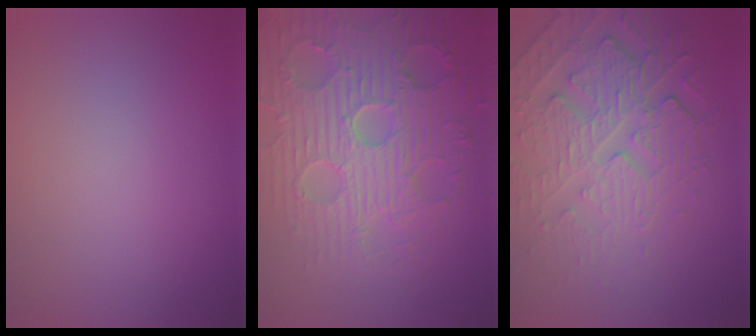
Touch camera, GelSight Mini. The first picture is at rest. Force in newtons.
{"total": 8.3, "press": 6.4, "slide": 5.2}
{"total": 4.8, "press": 4.4, "slide": 1.9}